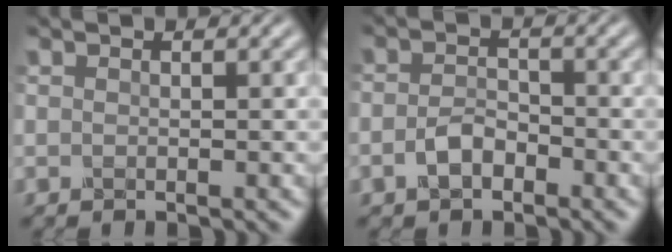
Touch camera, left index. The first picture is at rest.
{"total": 1.7, "force": [-0.9, 1.1, 0.9], "torque": [-0.023, 0.010, -0.024]}